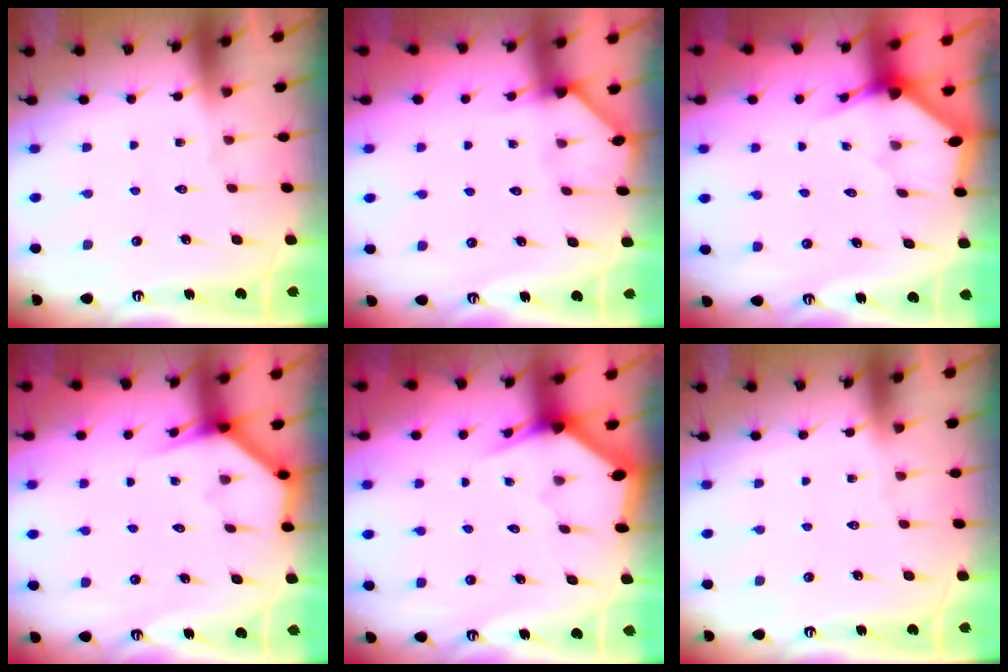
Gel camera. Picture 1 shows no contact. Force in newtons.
{"total": 2.0, "press": 2.0, "slide": 0.1}
{"total": 2.5, "press": 2.5, "slide": 0.2}
{"total": 3.8, "press": 3.8, "slide": 0.2}
{"total": 3.1, "press": 3.1, "slide": 0.1}
{"total": 0.0}